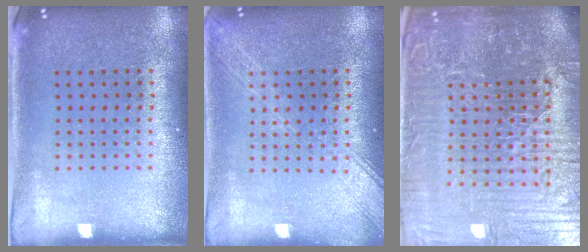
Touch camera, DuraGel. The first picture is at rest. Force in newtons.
{"total": 3.4, "press": 3.4, "slide": 0.4}
{"total": 7.9, "press": 7.0, "slide": 3.7}